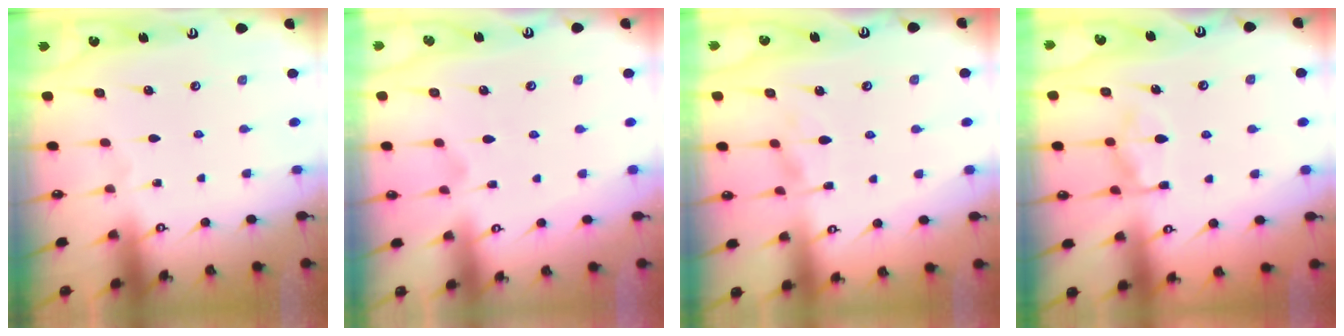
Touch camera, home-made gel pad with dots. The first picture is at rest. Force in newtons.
{"total": 1.2, "press": 0.4, "slide": 1.1}
{"total": 2.3, "press": 2.1, "slide": 1.0}
{"total": 10.4, "press": 10.4, "slide": 1.1}